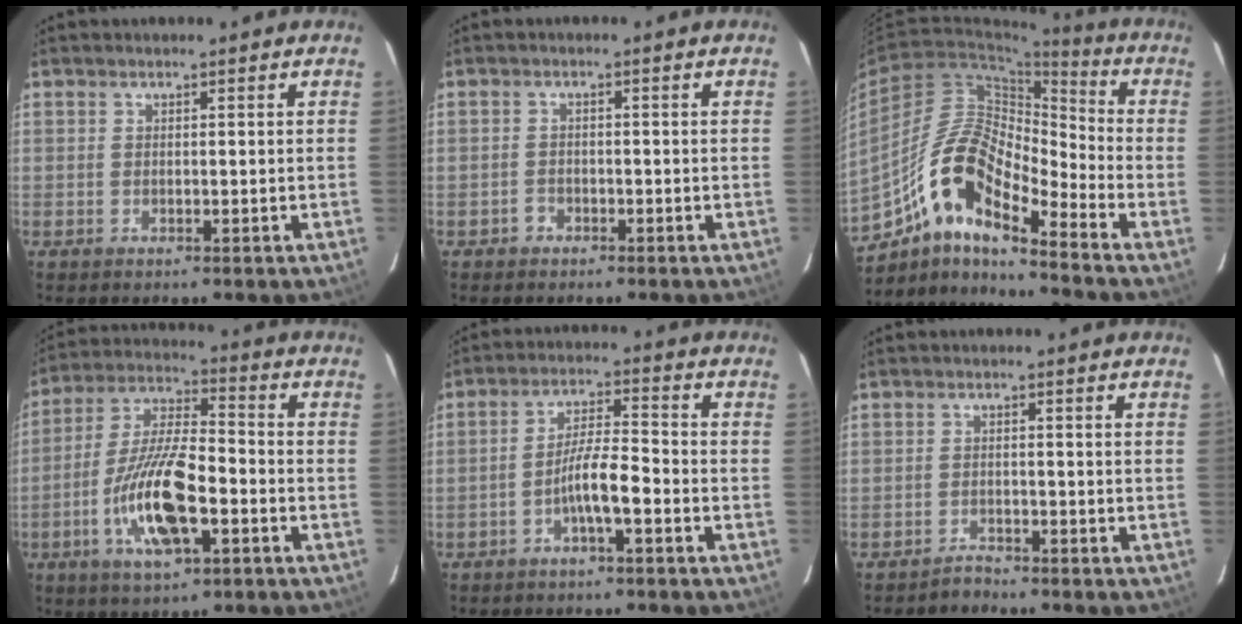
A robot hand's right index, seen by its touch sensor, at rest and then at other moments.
{"total": 1.3, "force": [-0.9, 0.9, 0.2], "torque": [-0.006, 0.003, -0.017]}
{"total": 13.8, "force": [-9.2, 3.2, 9.7], "torque": [-0.184, 0.025, -0.165]}
{"total": 14.3, "force": [-4.8, 3.9, 12.9], "torque": [-0.260, 0.000, -0.085]}
{"total": 6.3, "force": [-2.7, 0.8, 5.6], "torque": [-0.106, 0.014, -0.047]}
{"total": 1.7, "force": [-1.6, 0.2, -0.4], "torque": [0.011, -0.004, -0.028]}